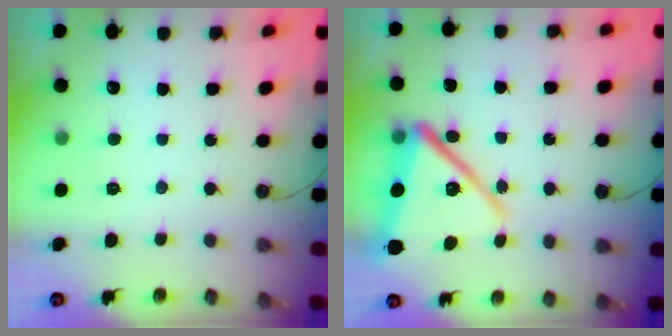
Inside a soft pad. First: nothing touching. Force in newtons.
{"total": 17.4, "press": 16.9, "slide": 4.2}